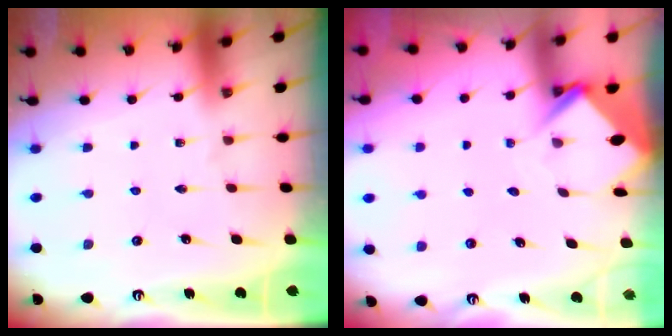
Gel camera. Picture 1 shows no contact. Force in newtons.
{"total": 4.1, "press": 4.1, "slide": 0.2}